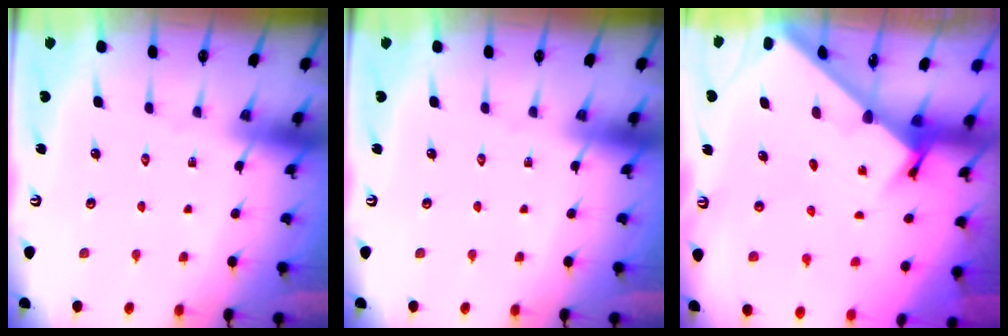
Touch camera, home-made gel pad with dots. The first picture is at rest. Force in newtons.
{"total": 0.0}
{"total": 2.1, "press": 2.1, "slide": 0.2}